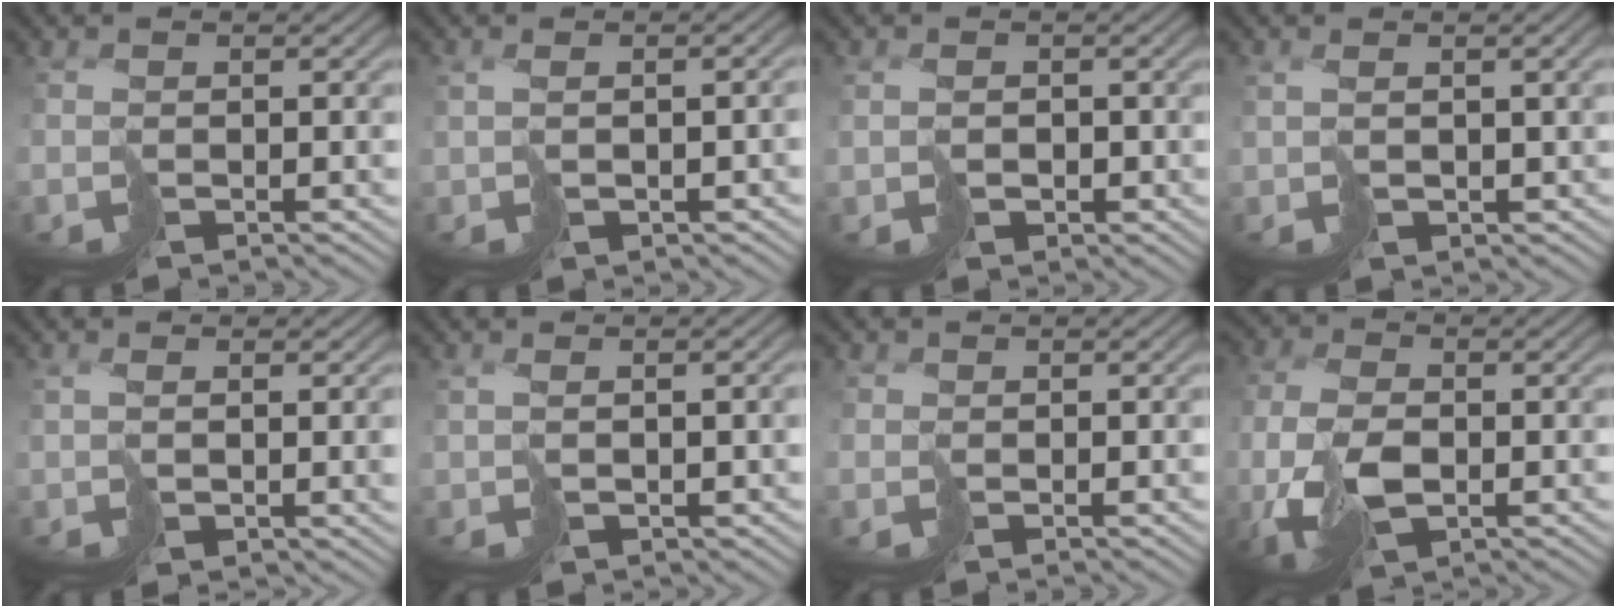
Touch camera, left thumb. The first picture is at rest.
{"total": 3.4, "force": [-0.5, 1.8, 2.9], "torque": [-0.053, -0.006, 0.006]}
{"total": 2.3, "force": [-0.2, 2.2, 0.6], "torque": [-0.015, -0.002, -0.003]}
{"total": 2.9, "force": [0.9, 1.3, 2.4], "torque": [-0.053, -0.003, 0.026]}
{"total": 2.9, "force": [1.1, 1.3, 2.3], "torque": [-0.046, -0.004, 0.032]}
{"total": 2.8, "force": [0.5, 1.2, 2.5], "torque": [-0.055, 0.000, 0.020]}
{"total": 1.1, "force": [0.4, 1.0, 0.0], "torque": [-0.005, 0.002, 0.005]}
{"total": 7.7, "force": [-1.4, 4.0, 6.4], "torque": [-0.158, -0.001, -0.027]}